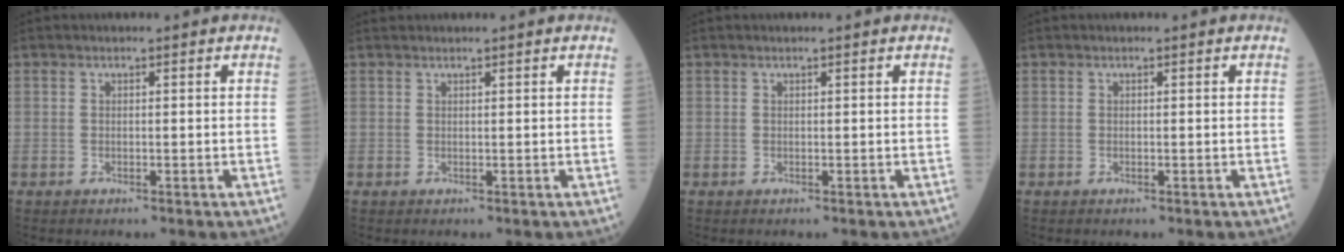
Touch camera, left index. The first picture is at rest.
{"total": 1.2, "force": [1.1, -0.1, 0.5], "torque": [-0.007, 0.019, 0.023]}
{"total": 0.0}
{"total": 0.0}